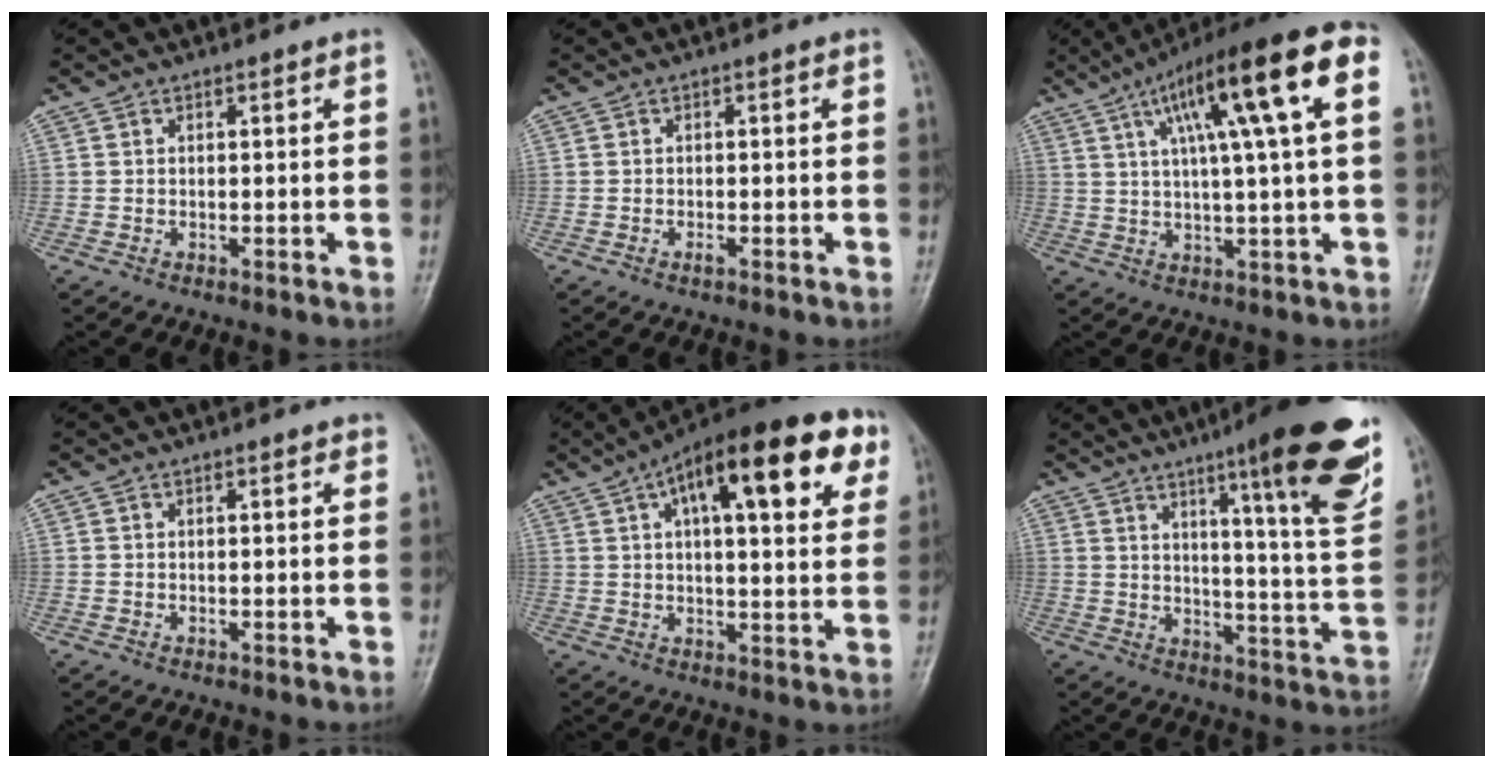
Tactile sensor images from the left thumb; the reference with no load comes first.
{"total": 0.6, "force": [-0.5, 0.1, 0.3], "torque": [-0.010, 0.003, -0.009]}
{"total": 17.9, "force": [5.9, 2.6, 16.7], "torque": [-0.257, 0.024, 0.084]}
{"total": 1.1, "force": [0.8, 0.4, 0.7], "torque": [-0.008, -0.003, 0.008]}
{"total": 22.4, "force": [9.7, 8.0, 18.6], "torque": [-0.256, 0.016, 0.134]}
{"total": 20.8, "force": [11.8, 2.5, 16.9], "torque": [-0.202, -0.058, 0.163]}